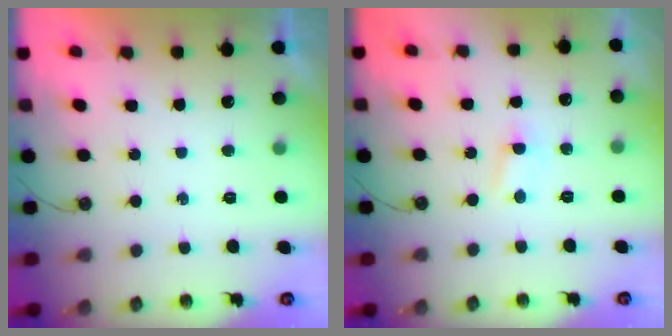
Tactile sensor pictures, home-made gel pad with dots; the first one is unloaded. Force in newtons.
{"total": 3.2, "press": 3.2, "slide": 0.4}